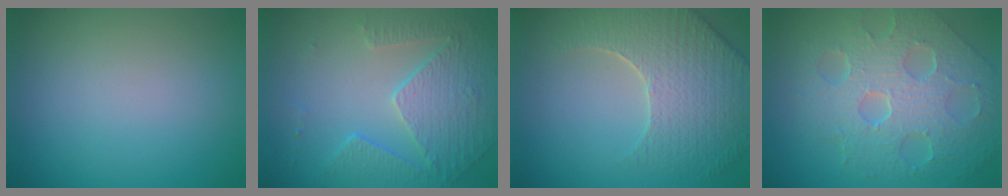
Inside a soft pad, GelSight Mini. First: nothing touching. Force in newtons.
{"total": 5.1, "press": 3.7, "slide": 3.6}
{"total": 6.3, "press": 5.2, "slide": 3.6}
{"total": 8.8, "press": 6.1, "slide": 6.4}